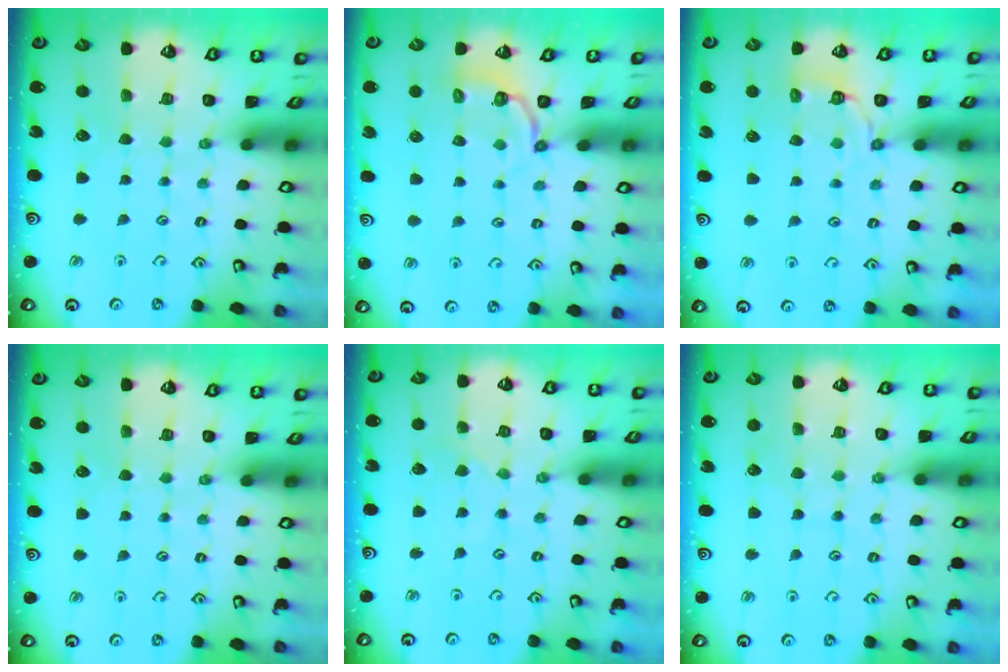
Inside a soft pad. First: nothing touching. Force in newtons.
{"total": 3.3, "press": 2.2, "slide": 2.5}
{"total": 3.7, "press": 3.1, "slide": 2.0}
{"total": 0.0}
{"total": 1.8, "press": 1.7, "slide": 0.4}
{"total": 5.1, "press": 5.1, "slide": 0.5}